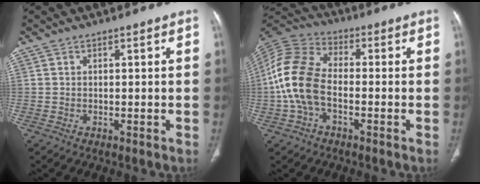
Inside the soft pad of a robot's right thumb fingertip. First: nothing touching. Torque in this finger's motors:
{"motor_torque": [-0.56, 0.97, 1.67, -0.43, 0.53]}